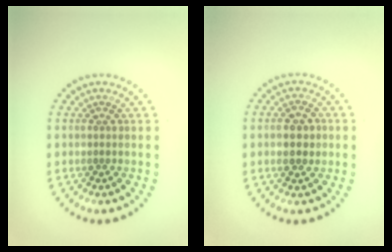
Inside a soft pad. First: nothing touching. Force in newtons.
{"total": 2.7, "press": 2.7, "slide": 0.1}